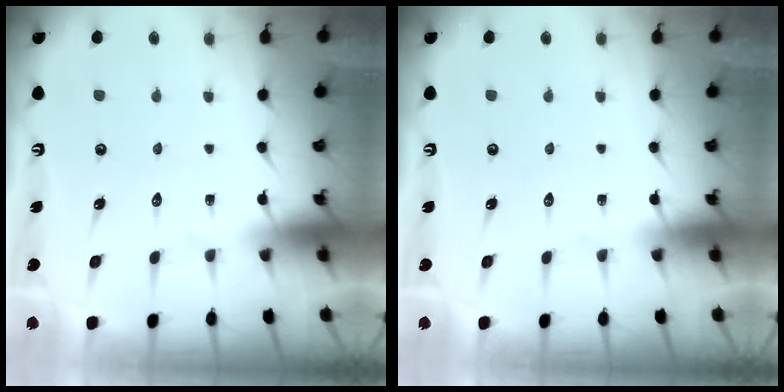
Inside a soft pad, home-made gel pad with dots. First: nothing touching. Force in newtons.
{"total": 0.0}